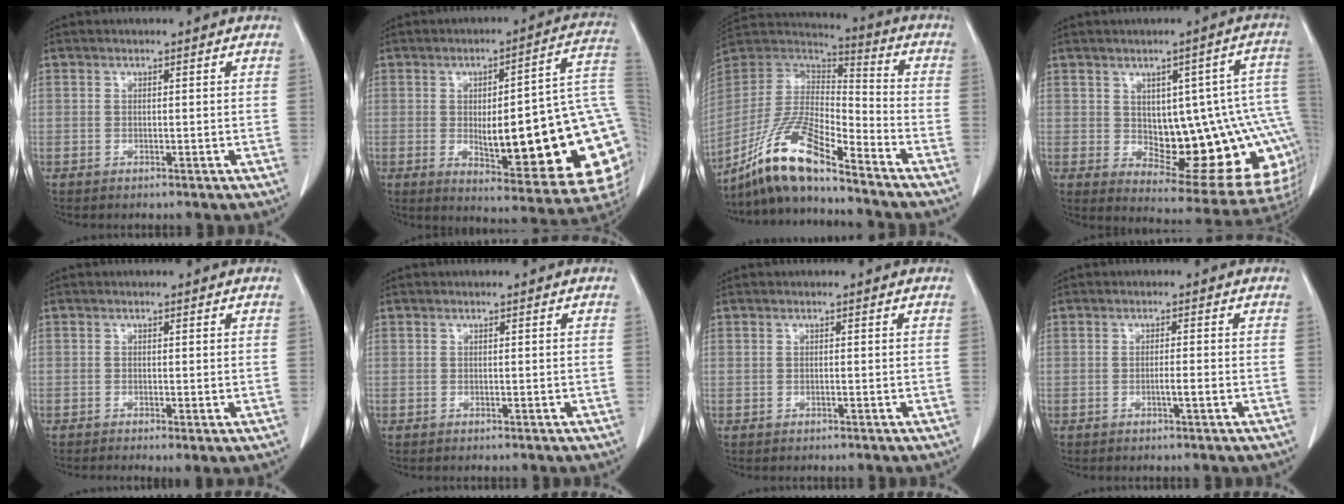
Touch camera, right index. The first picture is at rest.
{"total": 25.6, "force": [-1.9, 5.1, 25.0], "torque": [-0.245, 0.012, -0.018]}
{"total": 14.8, "force": [-11.3, 2.2, 9.3], "torque": [-0.186, 0.000, -0.213]}
{"total": 18.6, "force": [-0.8, 6.7, 17.3], "torque": [-0.150, 0.031, 0.014]}
{"total": 1.6, "force": [-0.6, 0.4, 1.4], "torque": [-0.023, -0.005, -0.009]}
{"total": 0.0}
{"total": 0.0}
{"total": 1.7, "force": [-0.5, -0.1, 1.6], "torque": [-0.028, -0.001, -0.011]}